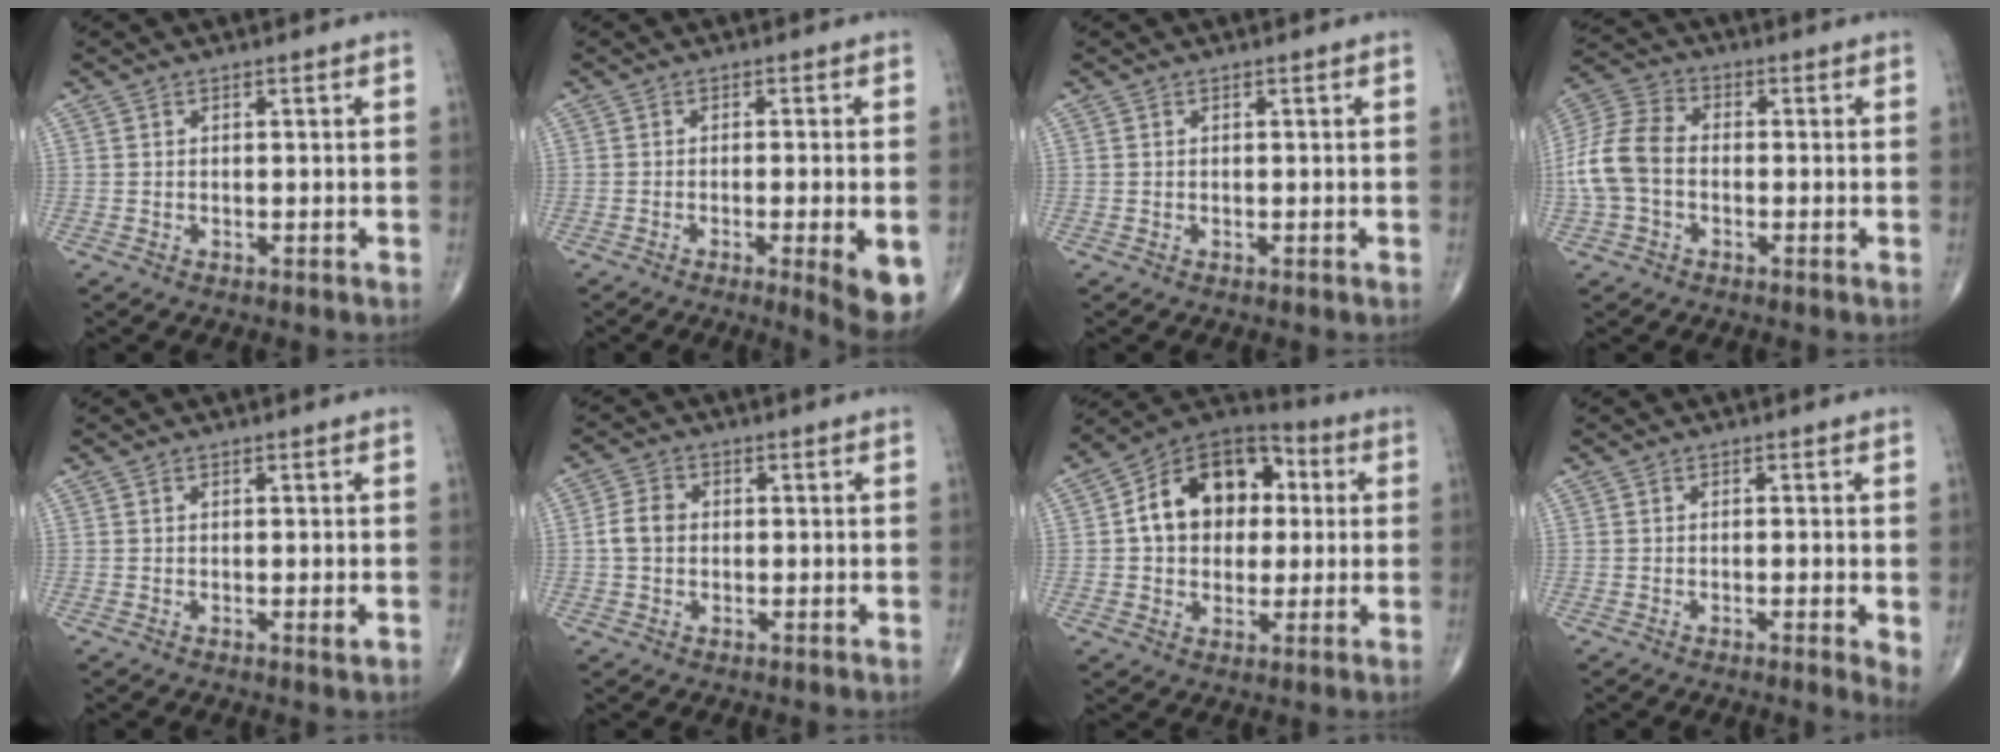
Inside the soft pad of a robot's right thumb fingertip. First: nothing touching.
{"total": 8.6, "force": [-3.1, 1.2, 8.0], "torque": [-0.104, -0.011, -0.041]}
{"total": 0.0}
{"total": 10.5, "force": [-1.5, 7.4, 7.4], "torque": [-0.159, 0.029, -0.041]}
{"total": 1.2, "force": [-0.2, 0.1, 1.2], "torque": [-0.016, -0.005, -0.003]}
{"total": 4.1, "force": [-0.1, 3.2, 2.5], "torque": [-0.047, 0.010, -0.007]}
{"total": 16.9, "force": [2.3, 12.4, 11.2], "torque": [-0.133, 0.023, 0.029]}
{"total": 3.2, "force": [-0.5, 0.5, 3.1], "torque": [-0.049, -0.011, -0.013]}